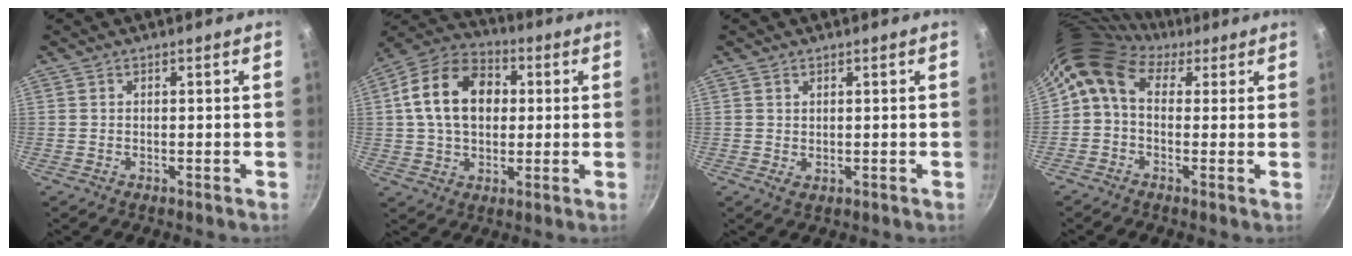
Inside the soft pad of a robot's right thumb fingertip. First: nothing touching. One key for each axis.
{"total": 16.2, "fx": 2.4, "fy": 11.6, "fz": 11.0, "tx": -0.162, "ty": 0.024, "tz": 0.026}
{"total": 1.4, "fx": 0.7, "fy": 0.9, "fz": 0.7, "tx": -0.007, "ty": -0.009, "tz": 0.011}
{"total": 10.4, "fx": 3.3, "fy": 7.3, "fz": 6.7, "tx": -0.117, "ty": 0.021, "tz": 0.035}